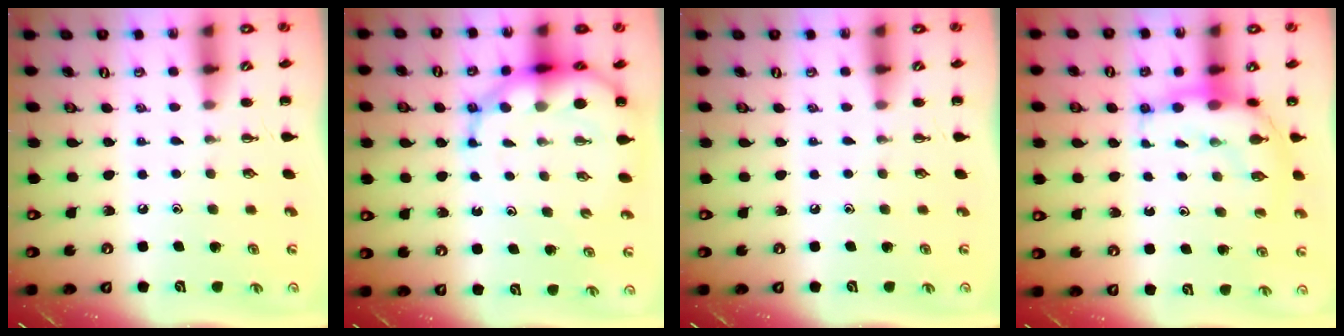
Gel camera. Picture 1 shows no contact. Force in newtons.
{"total": 10.7, "press": 10.3, "slide": 3.0}
{"total": 0.0}
{"total": 9.5, "press": 9.4, "slide": 1.6}